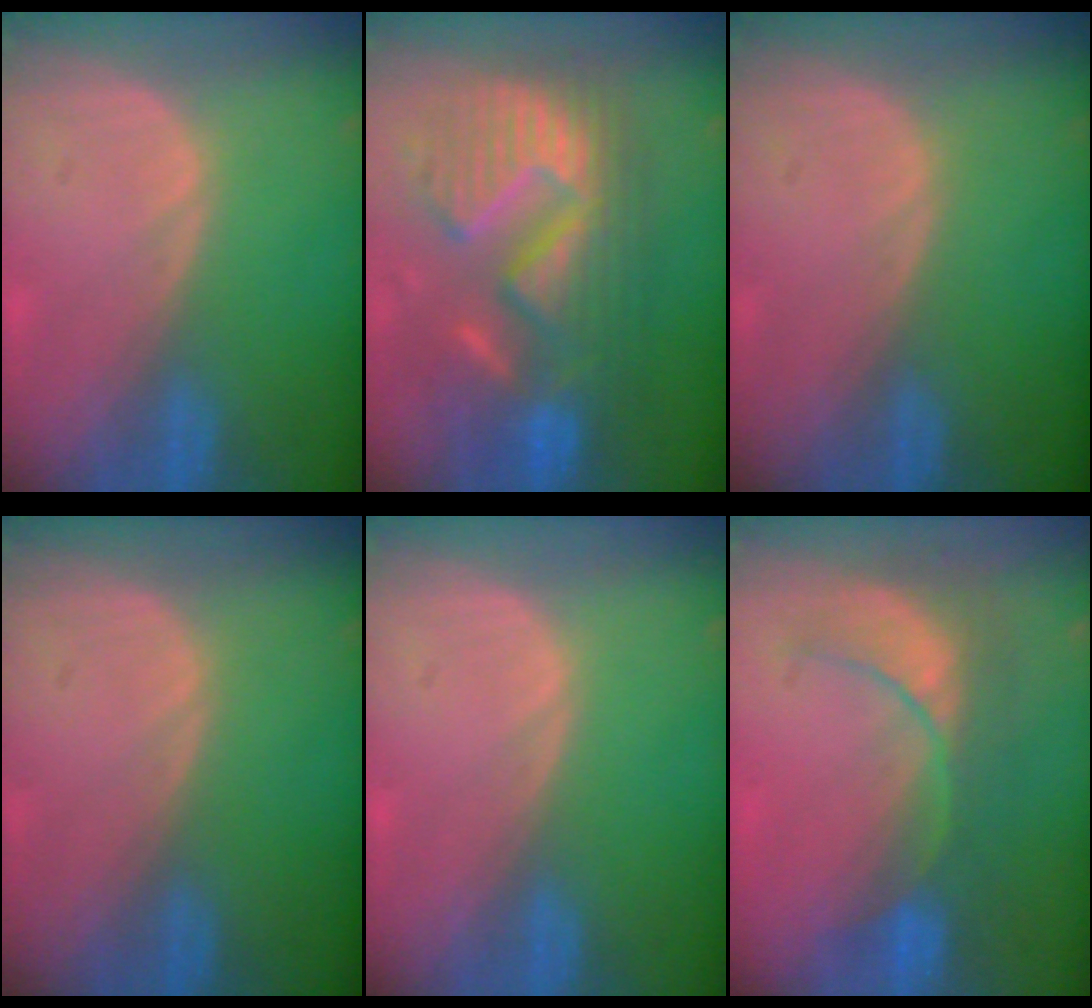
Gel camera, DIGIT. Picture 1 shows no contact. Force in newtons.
{"total": 13.1, "press": 13.0, "slide": 1.2}
{"total": 0.0}
{"total": 0.0}
{"total": 0.0}
{"total": 8.4, "press": 7.8, "slide": 3.1}